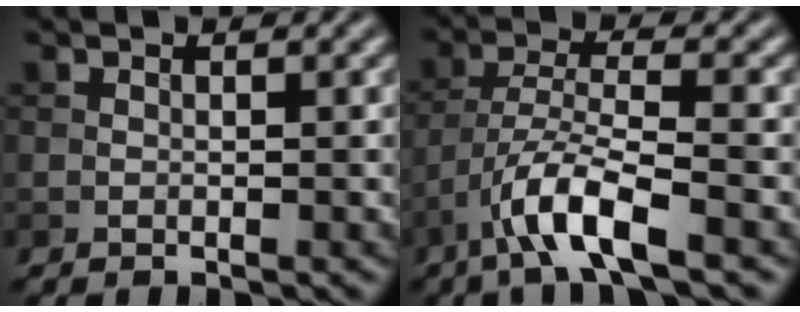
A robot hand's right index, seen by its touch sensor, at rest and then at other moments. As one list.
[{"total": 6.2, "force": [-3.7, 1.3, 4.8], "torque": [-0.091, 0.001, -0.077]}]